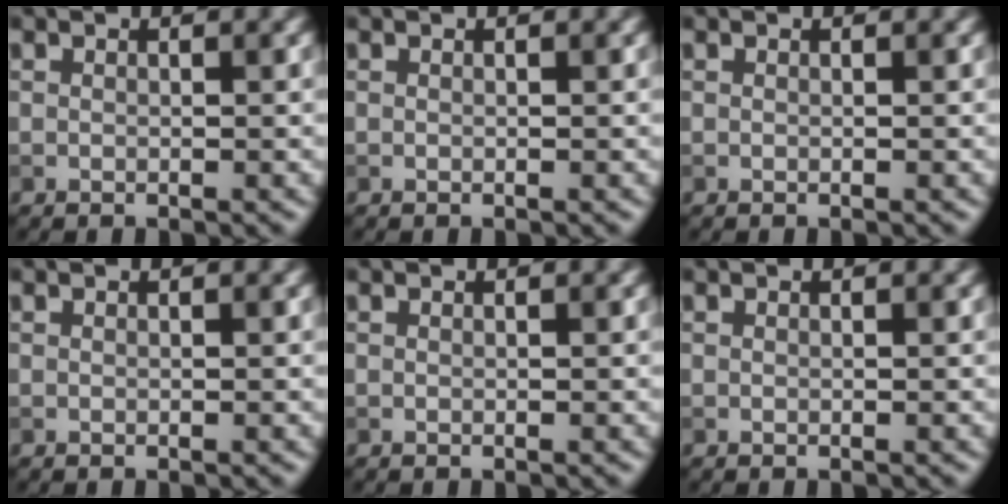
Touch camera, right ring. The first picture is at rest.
{"total": 0.0}
{"total": 0.0}
{"total": 0.0}
{"total": 0.0}
{"total": 0.0}